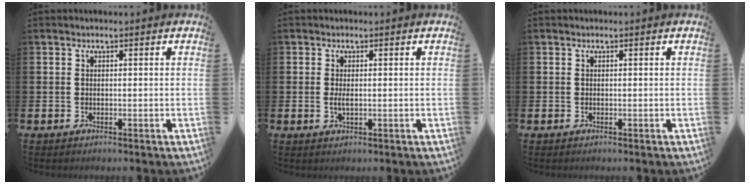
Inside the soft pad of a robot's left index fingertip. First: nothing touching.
{"total": 1.6, "force": [0.0, 0.6, 1.5], "torque": [-0.014, -0.004, -0.005]}
{"total": 0.0}